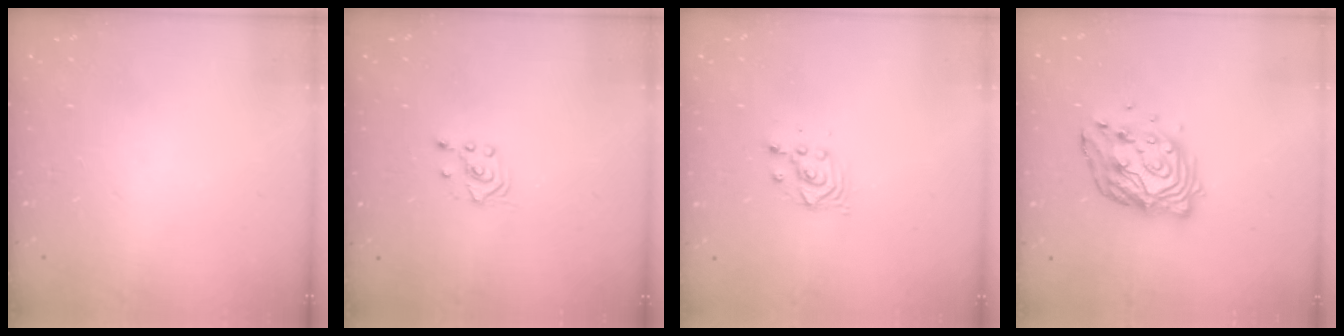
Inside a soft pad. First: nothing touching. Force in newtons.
{"total": 2.6, "press": 2.4, "slide": 0.8}
{"total": 2.9, "press": 2.9, "slide": 0.1}
{"total": 14.0, "press": 13.9, "slide": 1.7}